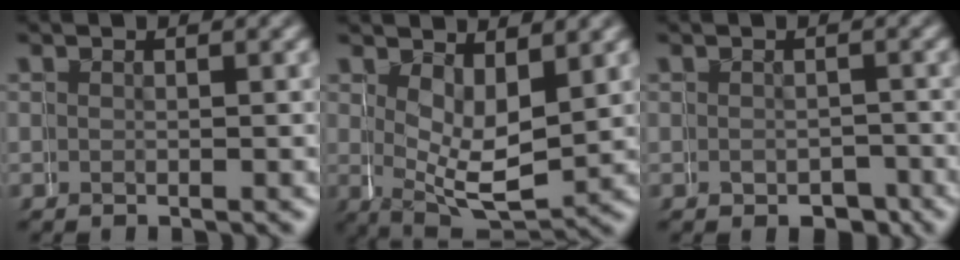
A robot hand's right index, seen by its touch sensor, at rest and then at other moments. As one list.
[{"total": 6.0, "force": [1.6, 3.4, 4.7], "torque": [-0.077, -0.024, 0.035]}, {"total": 2.0, "force": [-1.4, 1.4, 0.2], "torque": [-0.002, -0.001, -0.026]}]